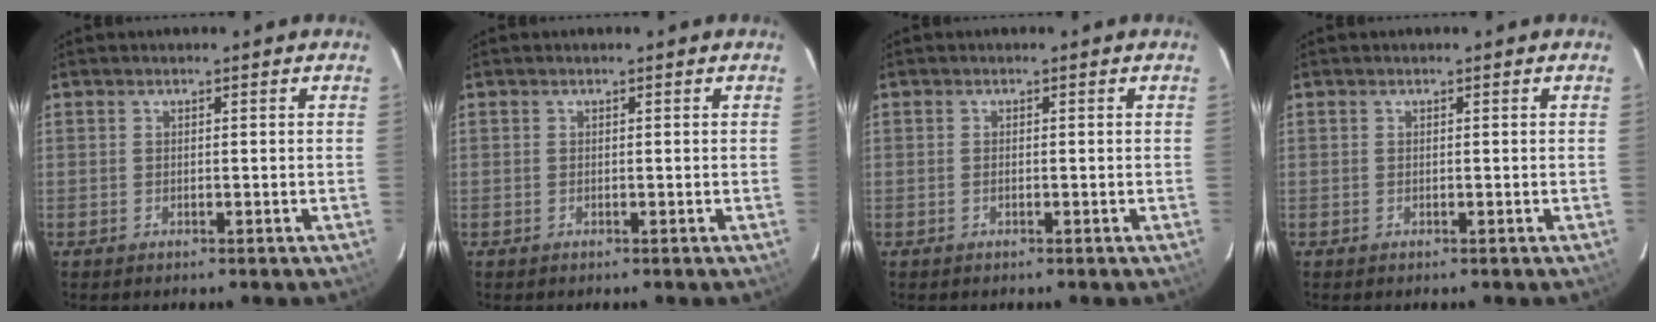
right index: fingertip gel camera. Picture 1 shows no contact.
{"total": 0.0}
{"total": 0.5, "force": [-0.3, 0.3, 0.3], "torque": [-0.005, 0.002, -0.006]}
{"total": 0.0}